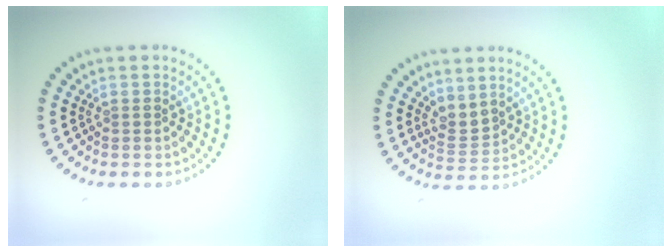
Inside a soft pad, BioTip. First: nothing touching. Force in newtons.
{"total": 1.9, "press": 1.4, "slide": 1.3}